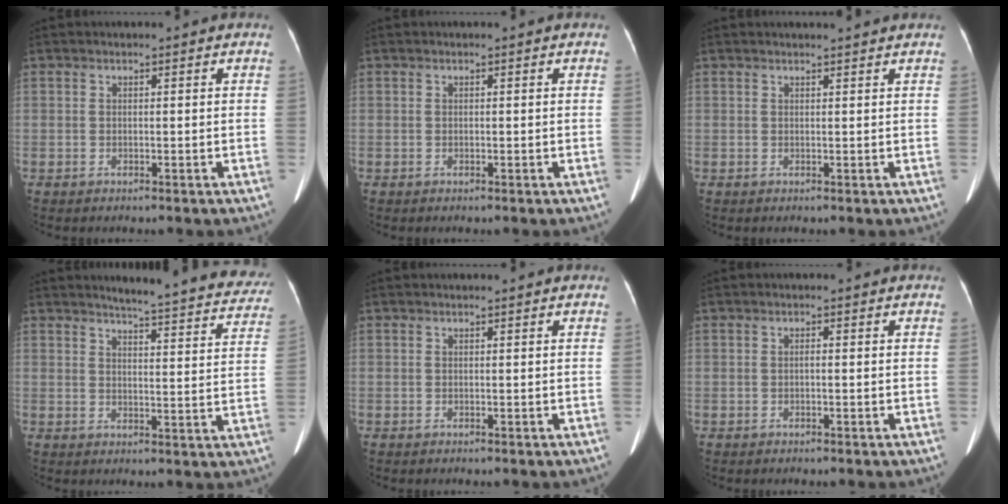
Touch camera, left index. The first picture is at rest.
{"total": 0.0}
{"total": 2.7, "force": [2.6, -0.2, 0.6], "torque": [-0.008, 0.009, 0.029]}
{"total": 19.5, "force": [18.3, 2.1, 6.4], "torque": [-0.066, -0.057, 0.201]}
{"total": 0.0}
{"total": 0.5, "force": [-0.1, 0.0, 0.5], "torque": [-0.012, -0.002, -0.001]}